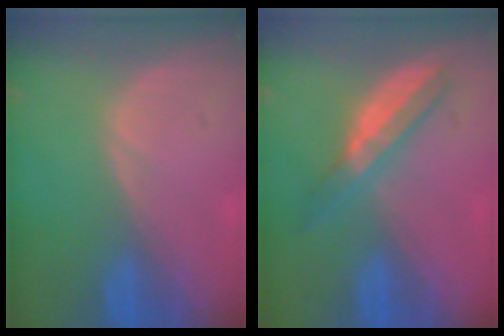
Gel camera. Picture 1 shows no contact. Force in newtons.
{"total": 4.8, "press": 4.8, "slide": 0.7}